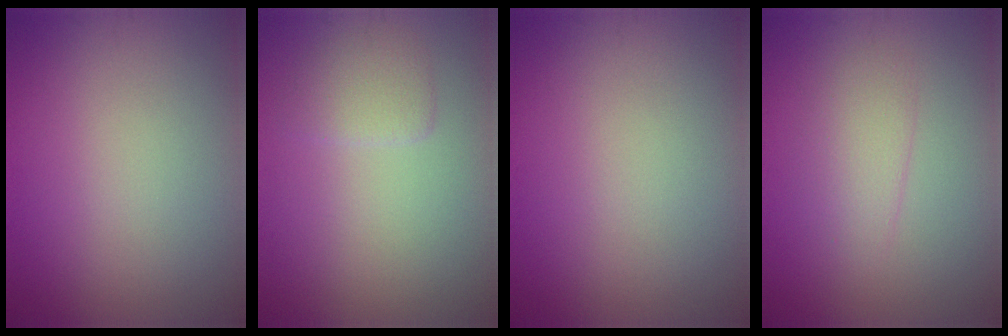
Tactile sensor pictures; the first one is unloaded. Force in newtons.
{"total": 1.7, "press": 1.6, "slide": 0.2}
{"total": 0.0}
{"total": 2.0, "press": 1.9, "slide": 0.1}